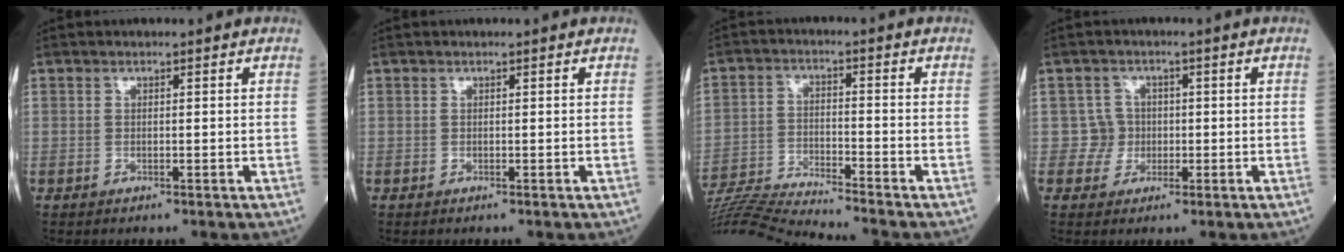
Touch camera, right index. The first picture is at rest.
{"total": 0.0}
{"total": 11.8, "force": [-11.4, -2.2, 2.2], "torque": [-0.037, -0.008, -0.208]}
{"total": 3.0, "force": [-0.3, 2.9, -0.4], "torque": [0.020, 0.011, -0.010]}